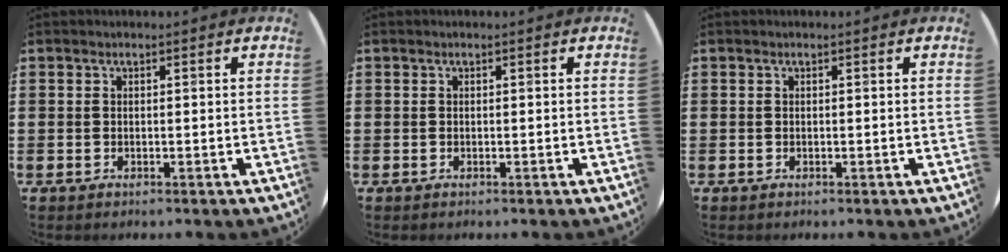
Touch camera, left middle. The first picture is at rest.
{"total": 0.0}
{"total": 0.0}